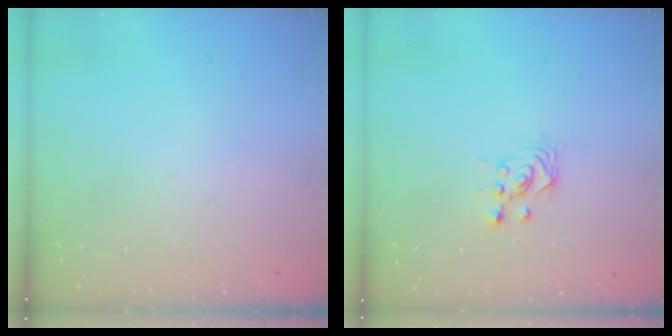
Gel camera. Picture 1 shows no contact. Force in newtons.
{"total": 3.3, "press": 3.1, "slide": 1.1}